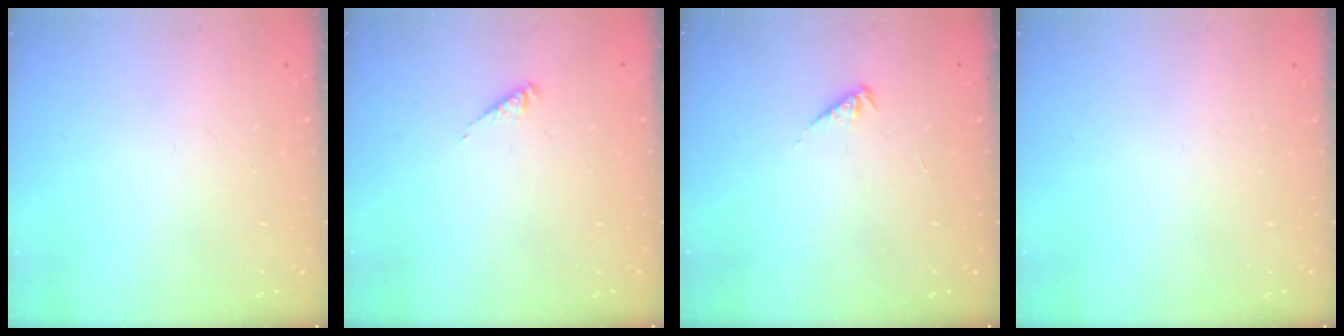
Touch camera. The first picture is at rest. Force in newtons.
{"total": 2.0, "press": 2.0, "slide": 0.5}
{"total": 2.5, "press": 2.5, "slide": 0.5}
{"total": 0.0}